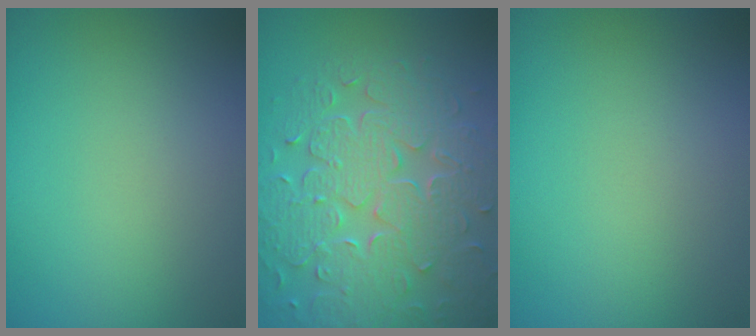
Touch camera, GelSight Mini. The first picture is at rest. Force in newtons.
{"total": 8.9, "press": 6.3, "slide": 6.3}
{"total": 0.0}